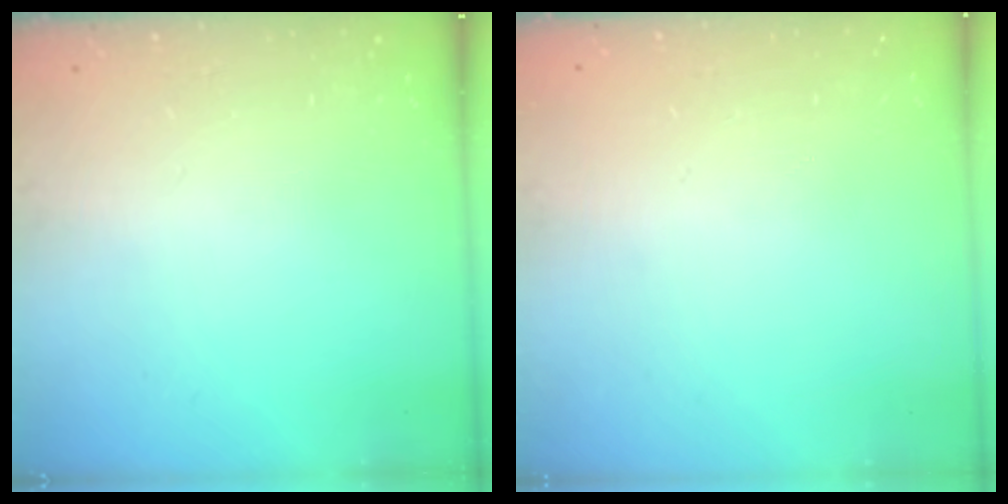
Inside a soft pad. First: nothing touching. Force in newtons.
{"total": 0.0}